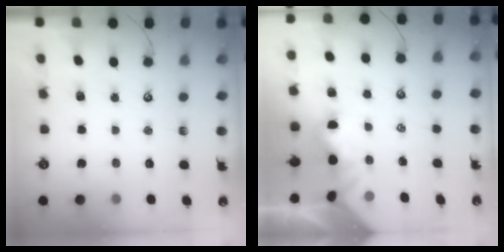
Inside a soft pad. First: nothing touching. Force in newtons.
{"total": 1.2, "press": 1.0, "slide": 0.7}